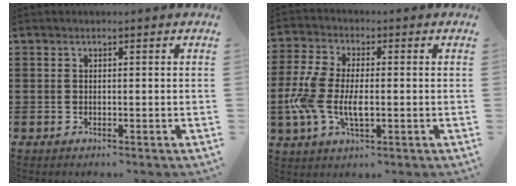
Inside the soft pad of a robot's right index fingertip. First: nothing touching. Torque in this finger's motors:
{"motor_torque": [1.26, -0.88, 0.73, 0.21]}